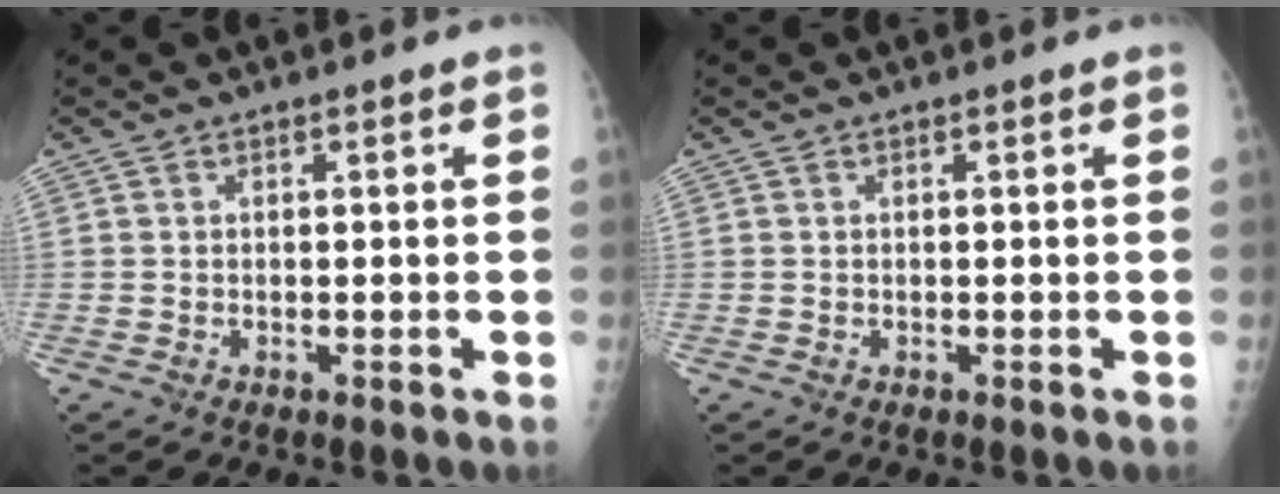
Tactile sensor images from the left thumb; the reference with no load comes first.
{"total": 0.0}